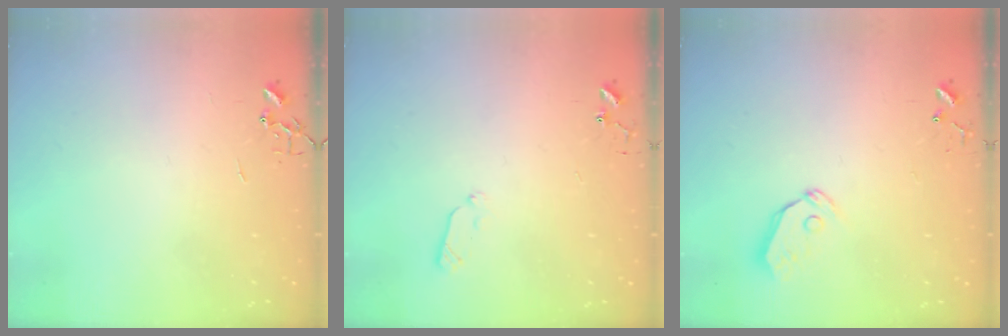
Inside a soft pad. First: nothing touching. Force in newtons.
{"total": 5.6, "press": 5.6, "slide": 0.8}
{"total": 4.8, "press": 4.8, "slide": 0.4}